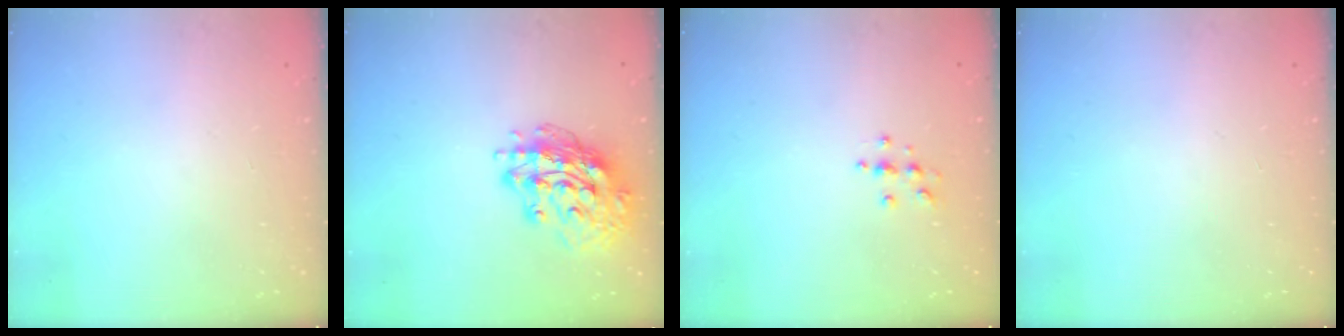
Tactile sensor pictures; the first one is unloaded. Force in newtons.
{"total": 15.9, "press": 15.9, "slide": 1.5}
{"total": 4.6, "press": 4.5, "slide": 0.6}
{"total": 0.0}